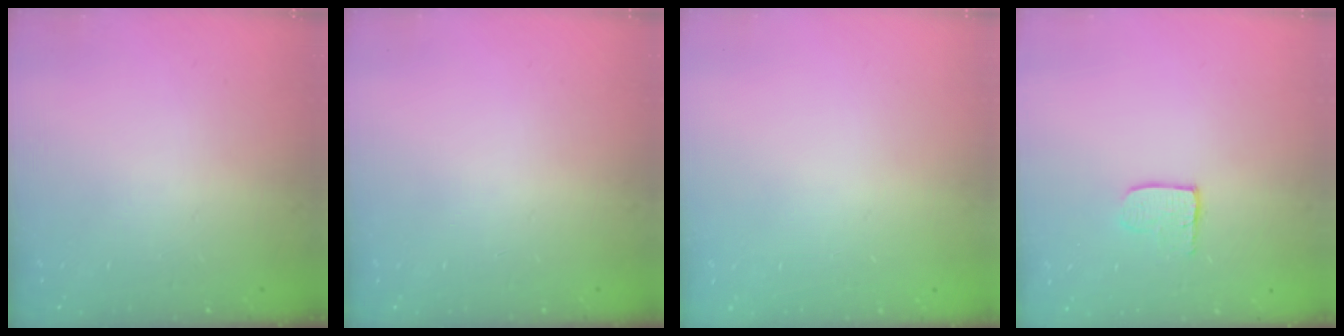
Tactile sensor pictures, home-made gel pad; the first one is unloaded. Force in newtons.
{"total": 0.0}
{"total": 0.0}
{"total": 5.0, "press": 5.0, "slide": 0.4}